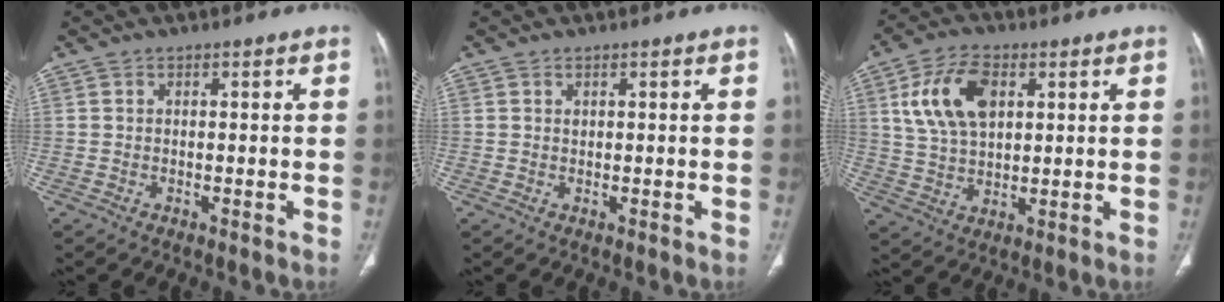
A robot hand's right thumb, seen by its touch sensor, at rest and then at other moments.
{"total": 0.6, "force": [0.3, 0.4, 0.3], "torque": [-0.004, -0.001, 0.006]}
{"total": 12.5, "force": [4.1, 7.4, 9.2], "torque": [-0.163, -0.004, 0.080]}